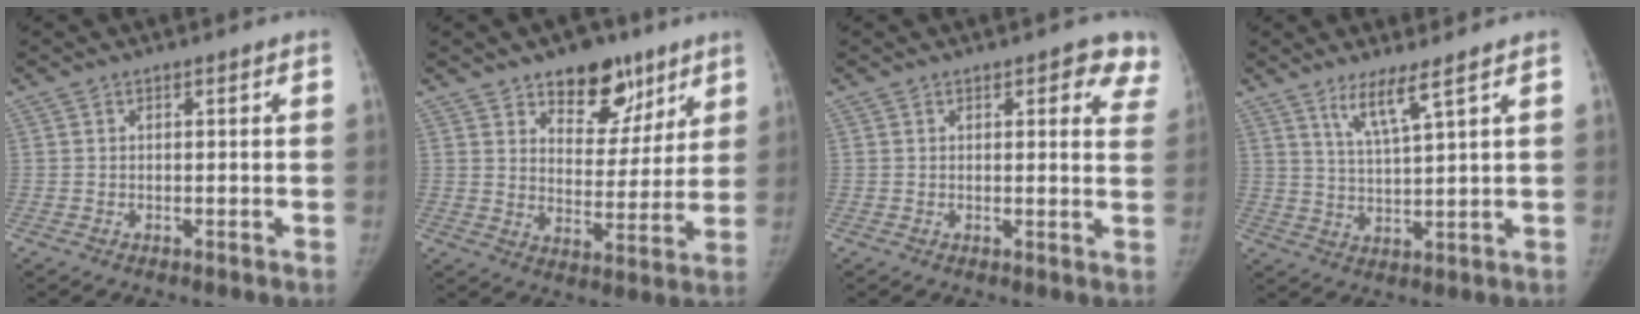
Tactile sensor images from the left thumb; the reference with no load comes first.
{"total": 13.4, "force": [8.5, 7.8, 6.9], "torque": [-0.044, -0.046, 0.129]}
{"total": 7.5, "force": [4.7, 3.2, 4.9], "torque": [-0.017, -0.018, 0.037]}
{"total": 5.8, "force": [3.9, 0.0, 4.3], "torque": [-0.084, -0.034, 0.079]}